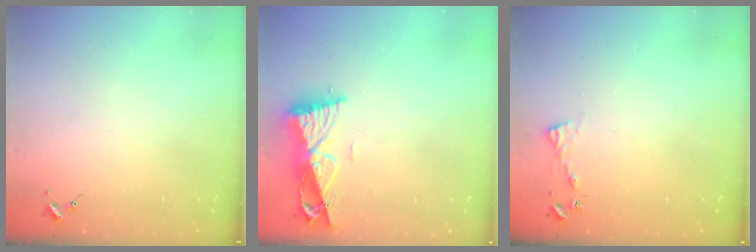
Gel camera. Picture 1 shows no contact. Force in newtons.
{"total": 9.5, "press": 9.5, "slide": 0.9}
{"total": 4.3, "press": 4.3, "slide": 0.3}